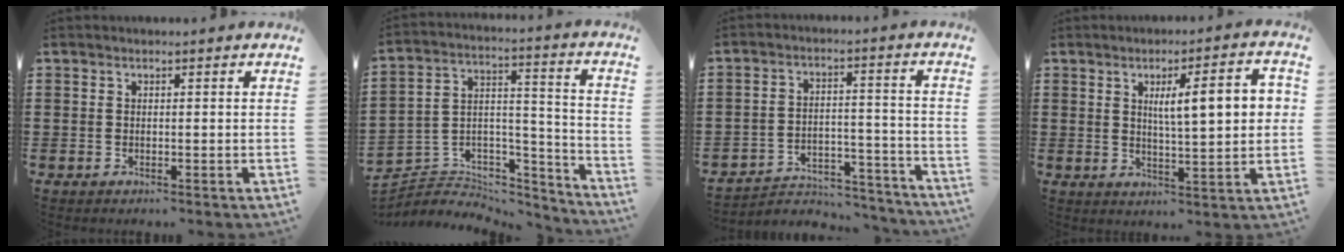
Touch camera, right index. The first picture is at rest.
{"total": 4.3, "force": [-3.2, 2.8, 0.5], "torque": [-0.014, 0.004, -0.064]}
{"total": 4.3, "force": [-4.1, 1.1, 0.9], "torque": [-0.019, 0.008, -0.084]}
{"total": 8.2, "force": [1.9, 1.9, 7.7], "torque": [-0.132, 0.001, 0.026]}